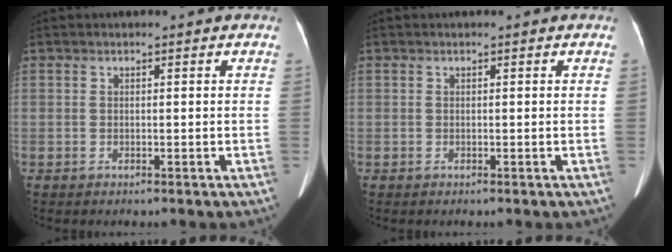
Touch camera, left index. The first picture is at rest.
{"total": 0.0}